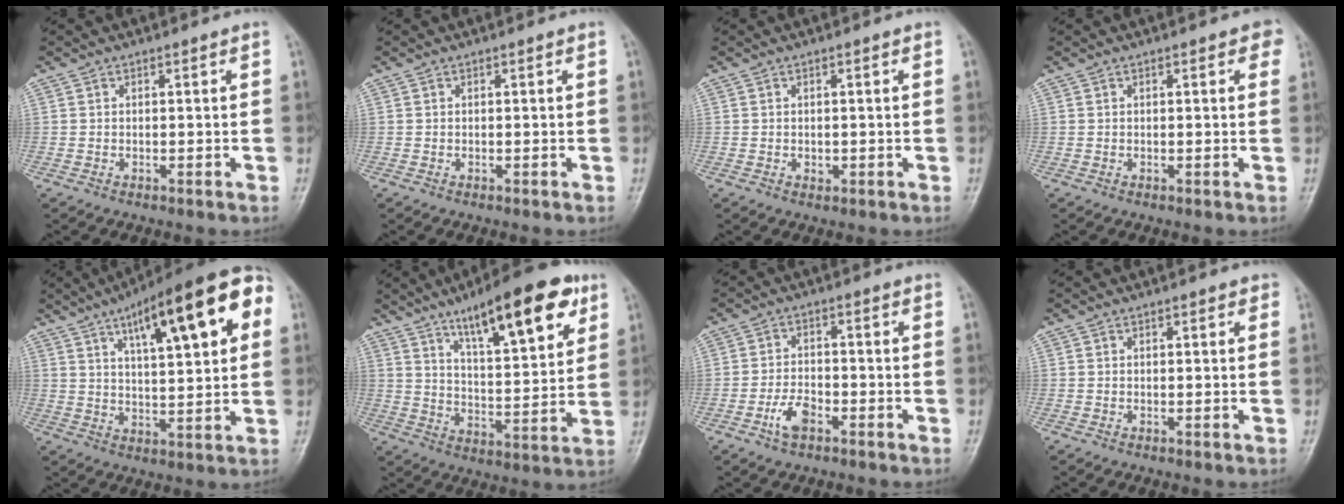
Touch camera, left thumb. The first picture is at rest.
{"total": 0.0}
{"total": 1.0, "force": [-0.1, 0.8, 0.6], "torque": [-0.003, 0.000, 0.000]}
{"total": 2.4, "force": [1.0, 1.1, 1.9], "torque": [-0.011, 0.001, 0.006]}
{"total": 20.5, "force": [8.3, 6.2, 17.7], "torque": [-0.236, 0.002, 0.116]}
{"total": 19.0, "force": [10.6, 5.8, 14.7], "torque": [-0.189, -0.039, 0.165]}
{"total": 4.8, "force": [-2.6, 2.5, 3.2], "torque": [-0.058, 0.017, -0.050]}
{"total": 1.0, "force": [0.4, 0.5, 0.7], "torque": [-0.007, 0.001, 0.002]}